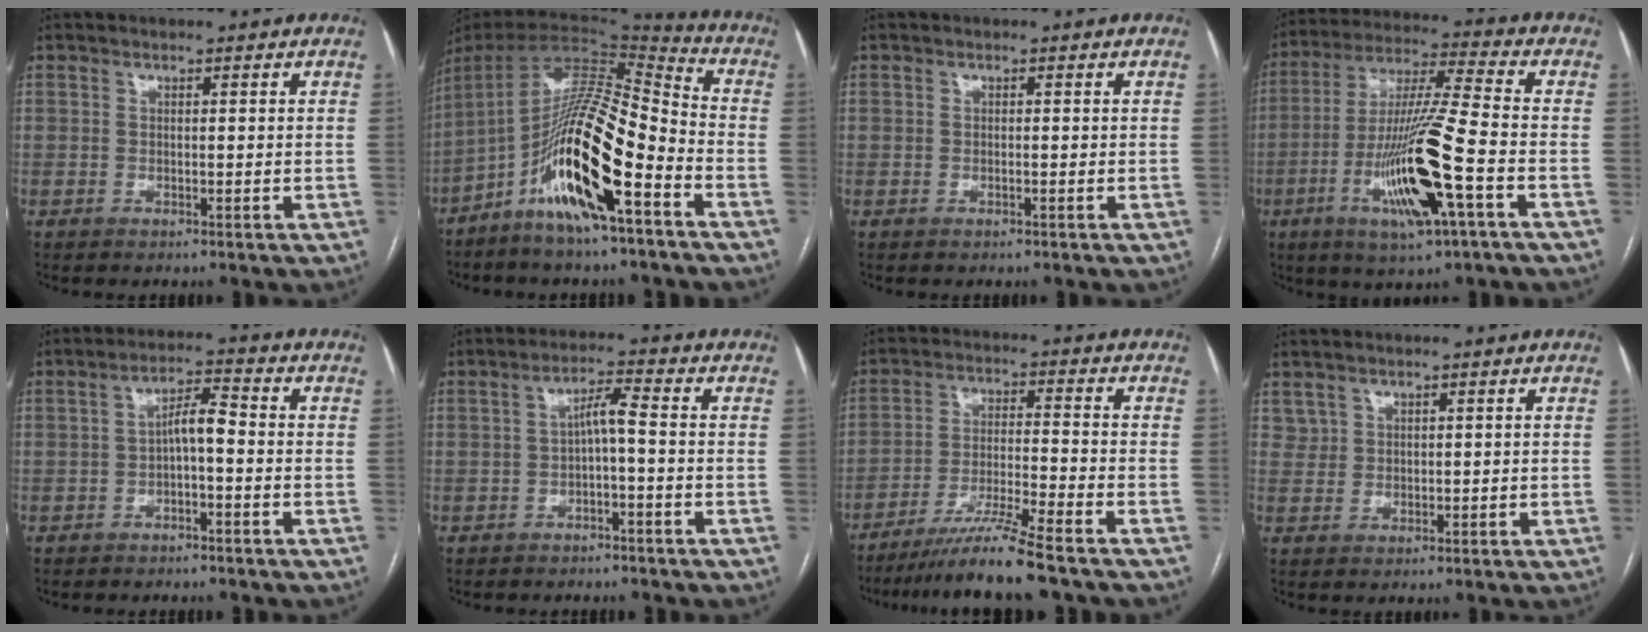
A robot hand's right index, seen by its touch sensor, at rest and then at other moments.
{"total": 17.4, "force": [-7.7, 1.7, 15.5], "torque": [-0.300, -0.001, -0.139]}
{"total": 0.0}
{"total": 16.3, "force": [-5.5, 0.5, 15.3], "torque": [-0.303, -0.016, -0.099]}
{"total": 4.2, "force": [-0.8, 1.0, 4.0], "torque": [-0.069, 0.018, -0.012]}
{"total": 3.5, "force": [-0.8, 0.2, 3.4], "torque": [-0.060, 0.017, -0.010]}
{"total": 9.5, "force": [-7.8, -1.8, 5.2], "torque": [-0.087, -0.026, -0.137]}
{"total": 2.0, "force": [1.3, 1.4, 0.0], "torque": [0.008, 0.003, 0.025]}